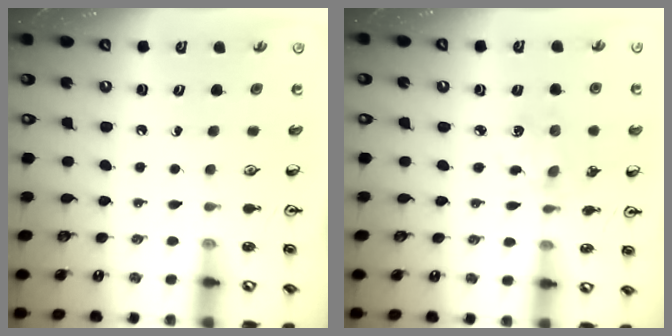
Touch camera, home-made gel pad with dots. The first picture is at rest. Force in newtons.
{"total": 5.1, "press": 5.1, "slide": 0.3}